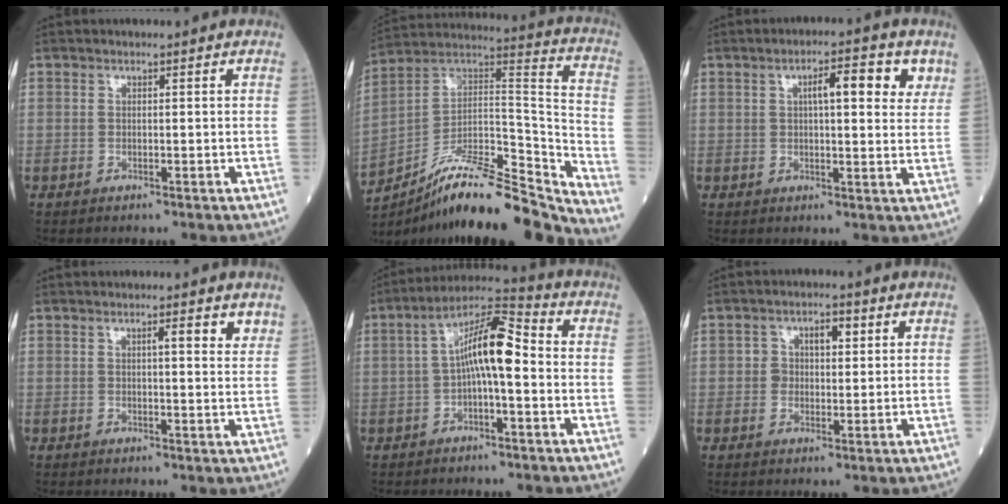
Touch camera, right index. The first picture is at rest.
{"total": 21.7, "force": [-18.7, 1.8, 10.8], "torque": [-0.162, 0.034, -0.315]}
{"total": 7.4, "force": [3.0, 1.9, 6.5], "torque": [-0.090, 0.010, 0.037]}
{"total": 3.2, "force": [2.0, 0.4, 2.5], "torque": [-0.032, -0.004, 0.025]}
{"total": 9.6, "force": [-0.3, 2.1, 9.4], "torque": [-0.163, 0.033, -0.011]}
{"total": 4.2, "force": [1.2, 2.7, 2.9], "torque": [-0.043, 0.014, 0.021]}